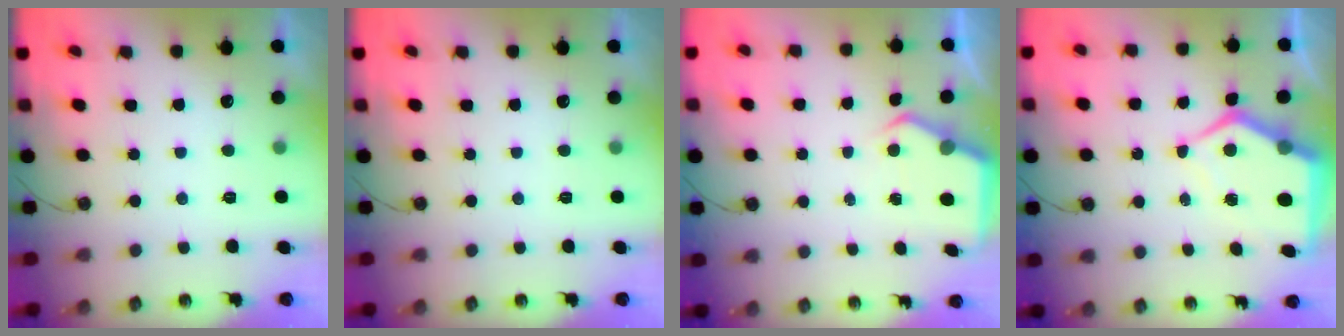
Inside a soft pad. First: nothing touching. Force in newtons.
{"total": 0.0}
{"total": 4.5, "press": 4.5, "slide": 0.3}
{"total": 10.2, "press": 10.1, "slide": 1.1}